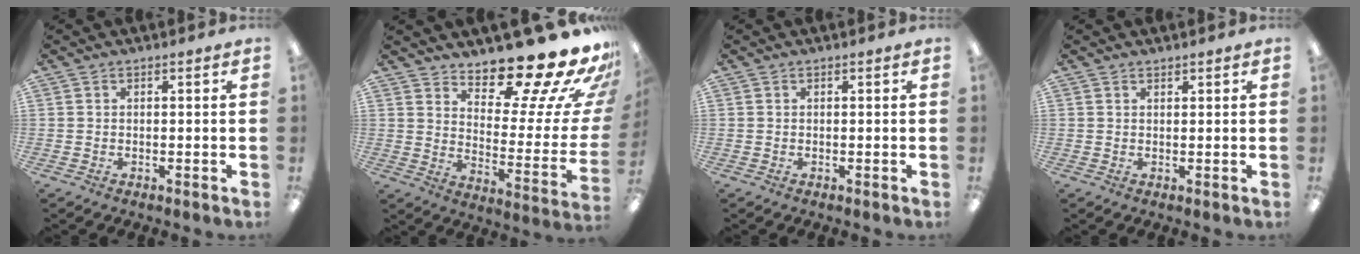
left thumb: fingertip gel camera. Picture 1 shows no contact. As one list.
[{"total": 18.6, "force": [15.7, 4.6, 8.9], "torque": [-0.110, -0.134, 0.254]}, {"total": 0.0}, {"total": 1.0, "force": [1.0, 0.3, 0.1], "torque": [-0.002, 0.000, 0.019]}]